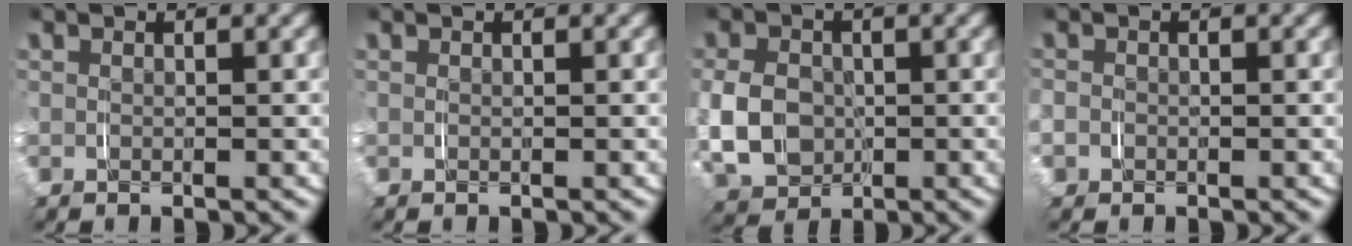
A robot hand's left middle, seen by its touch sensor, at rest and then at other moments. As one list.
[{"total": 0.0}, {"total": 6.2, "force": [-0.4, 5.2, 3.5], "torque": [-0.085, -0.011, -0.003]}, {"total": 1.9, "force": [-0.4, 1.8, 0.4], "torque": [-0.023, -0.003, -0.011]}]